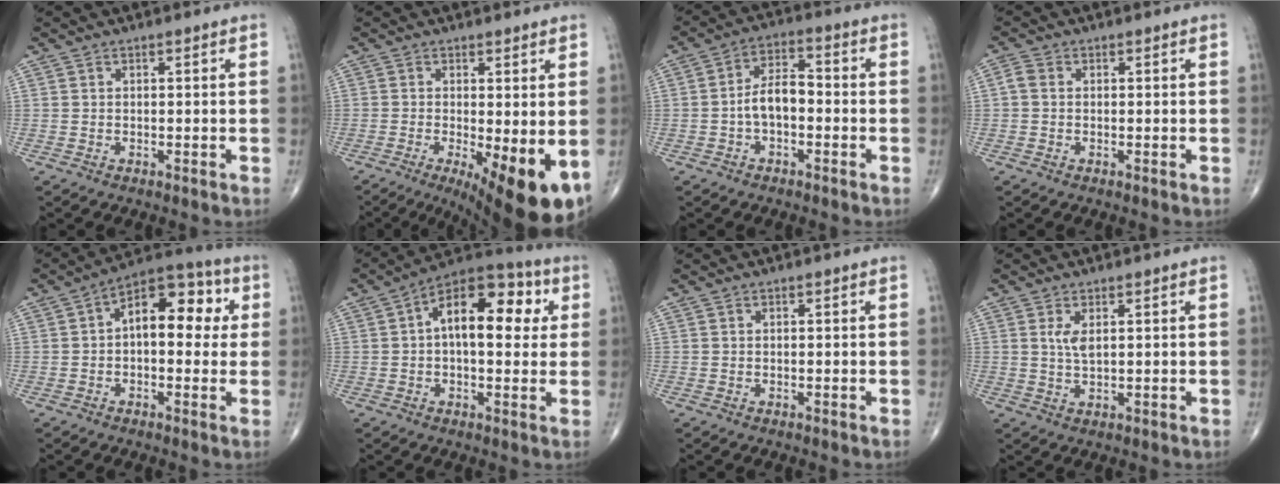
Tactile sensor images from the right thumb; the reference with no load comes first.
{"total": 12.7, "force": [-3.4, 4.0, 11.6], "torque": [-0.150, -0.020, -0.039]}
{"total": 6.7, "force": [-1.4, 3.7, 5.4], "torque": [-0.085, 0.033, -0.034]}
{"total": 1.9, "force": [0.1, 1.5, 1.1], "torque": [-0.019, 0.007, -0.003]}
{"total": 12.9, "force": [1.7, 7.3, 10.5], "torque": [-0.112, 0.034, 0.012]}
{"total": 15.7, "force": [3.0, 8.2, 13.1], "torque": [-0.171, 0.029, 0.035]}
{"total": 0.0}
{"total": 2.8, "force": [1.0, 1.1, 2.4], "torque": [-0.046, -0.008, 0.023]}